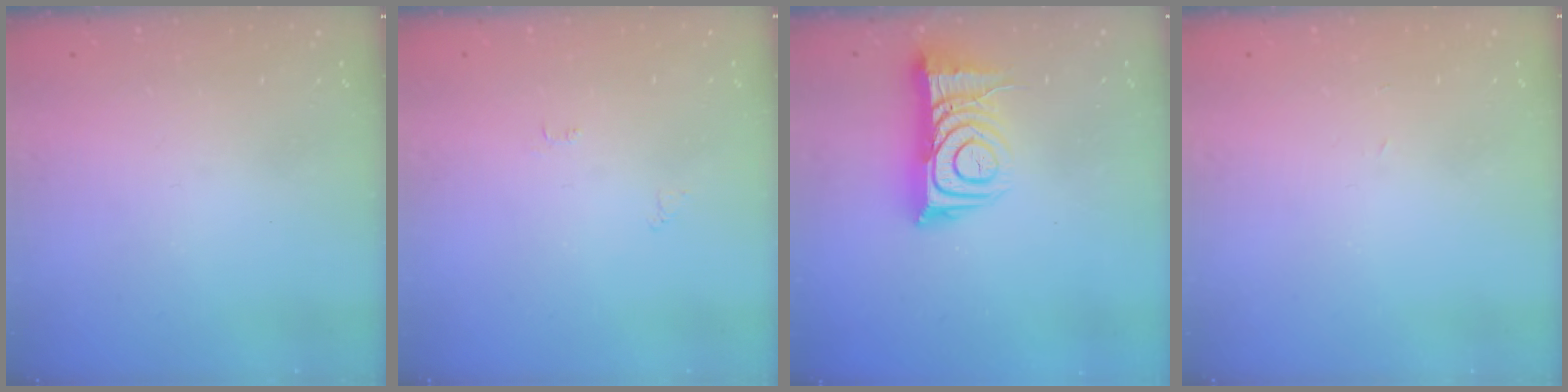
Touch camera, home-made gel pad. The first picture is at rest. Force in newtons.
{"total": 2.5, "press": 2.5, "slide": 0.4}
{"total": 12.1, "press": 12.0, "slide": 0.9}
{"total": 2.0, "press": 2.0, "slide": 0.3}